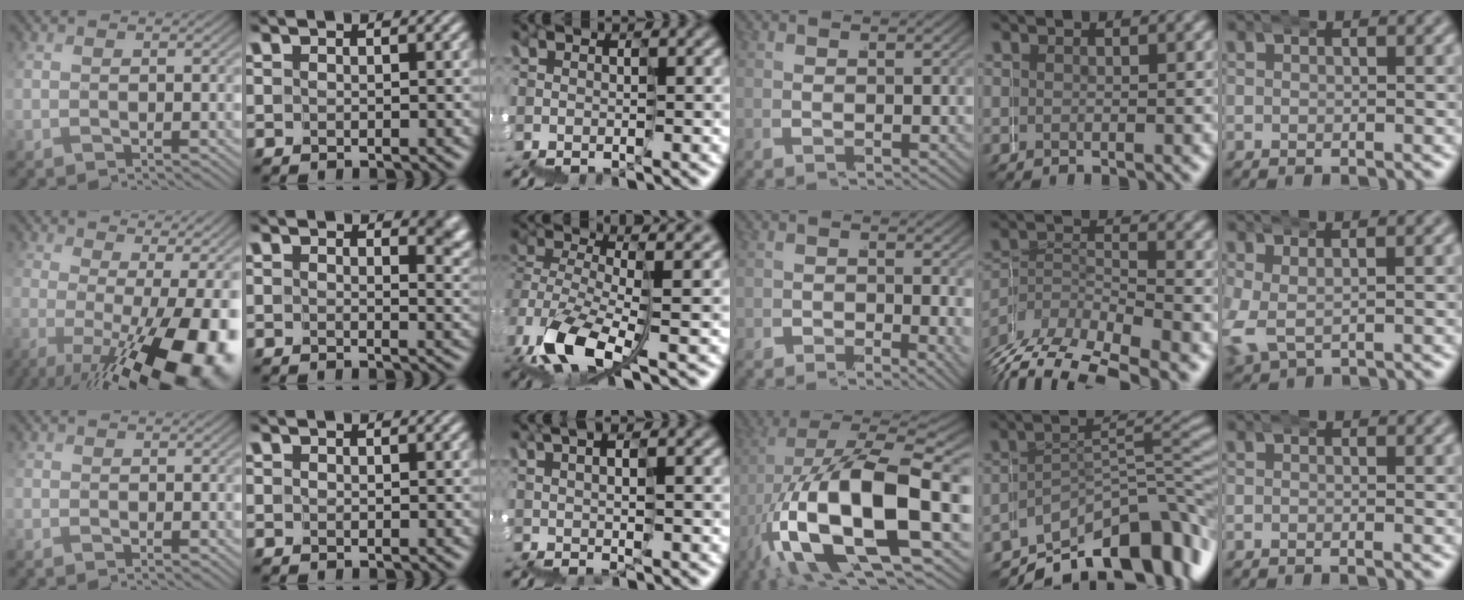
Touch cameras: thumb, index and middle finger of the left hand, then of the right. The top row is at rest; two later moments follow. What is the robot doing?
{"motion": "wrap", "object": "duck tape"}